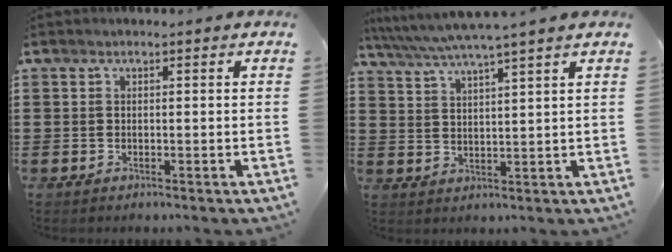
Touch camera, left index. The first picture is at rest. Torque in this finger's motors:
{"motor_torque": [1.28, -0.85, 0.67, 0.21]}